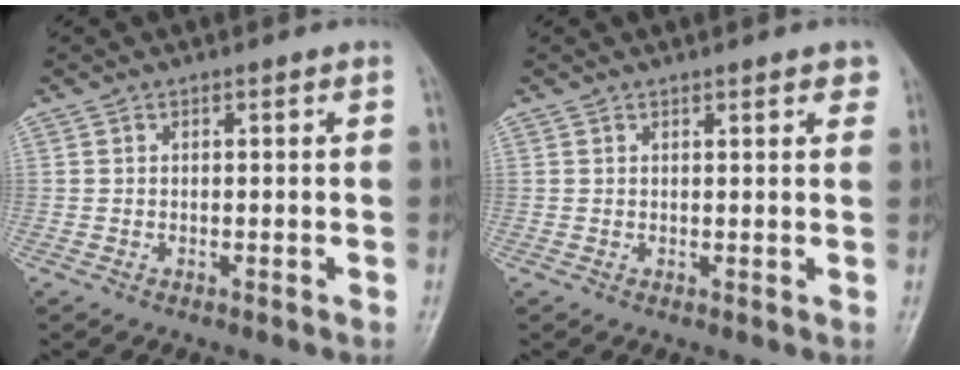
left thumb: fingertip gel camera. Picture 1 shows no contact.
{"total": 2.8, "force": [1.7, 0.8, 2.0], "torque": [-0.016, -0.003, 0.017]}